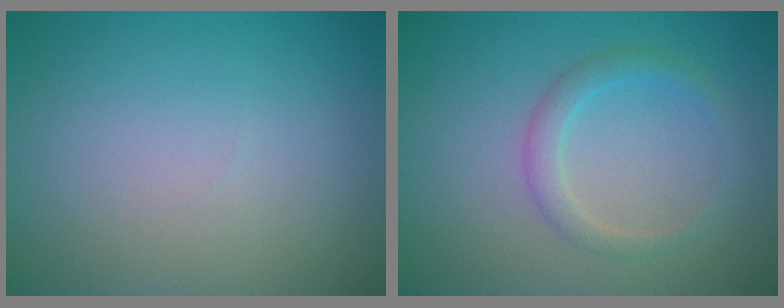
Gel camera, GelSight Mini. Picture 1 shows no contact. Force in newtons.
{"total": 2.0, "press": 2.0, "slide": 0.1}